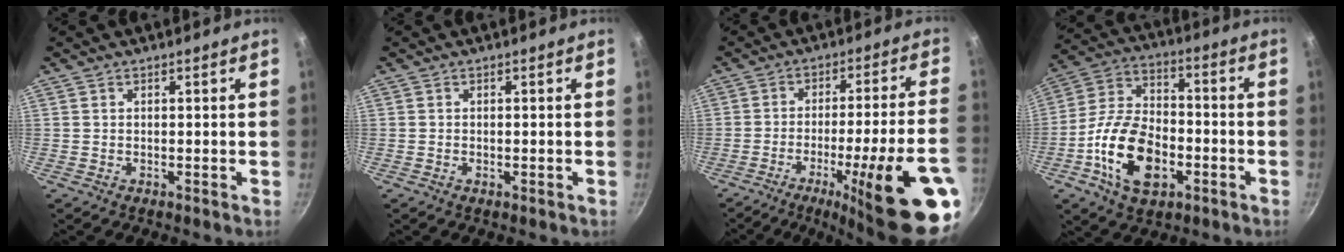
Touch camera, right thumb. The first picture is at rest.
{"total": 0.5, "force": [-0.2, 0.3, 0.4], "torque": [-0.007, 0.001, -0.003]}
{"total": 23.2, "force": [-10.3, 3.1, 20.6], "torque": [-0.266, 0.037, -0.142]}
{"total": 17.3, "force": [-5.7, 10.2, 12.7], "torque": [-0.220, 0.034, -0.110]}